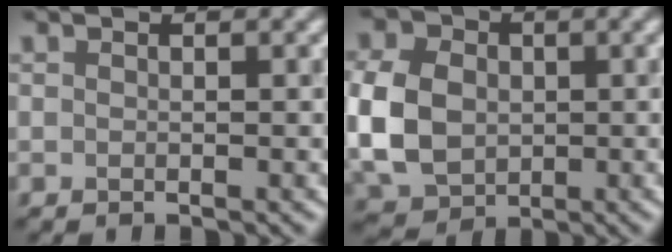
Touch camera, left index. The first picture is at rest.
{"total": 8.6, "force": [-0.2, 6.8, 5.2], "torque": [-0.131, 0.002, -0.009]}